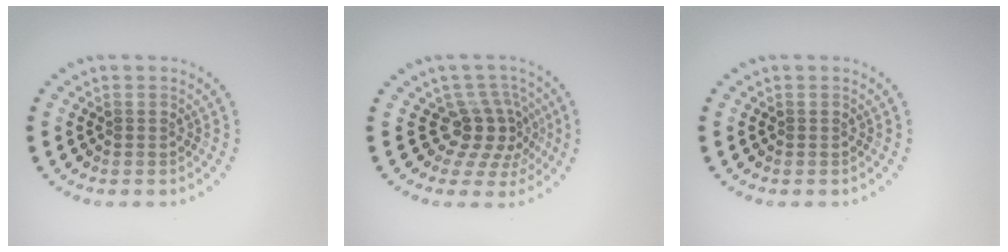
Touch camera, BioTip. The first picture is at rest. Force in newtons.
{"total": 3.7, "press": 2.6, "slide": 2.5}
{"total": 0.0}